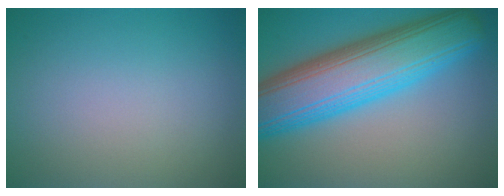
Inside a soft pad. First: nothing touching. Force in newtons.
{"total": 12.0, "press": 12.0, "slide": 0.2}